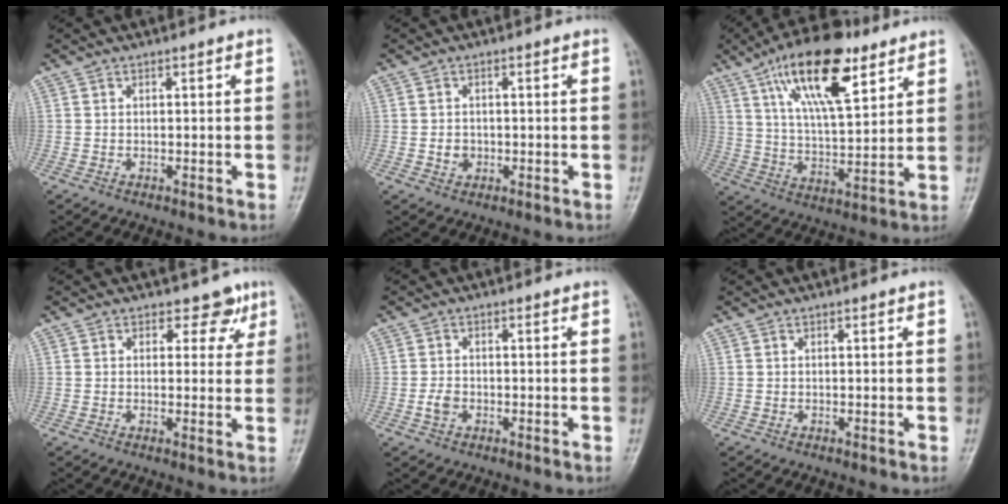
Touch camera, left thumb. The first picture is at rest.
{"total": 2.4, "force": [-0.4, 2.0, 1.1], "torque": [-0.009, 0.003, -0.005]}
{"total": 18.3, "force": [9.9, 6.9, 13.7], "torque": [-0.202, -0.033, 0.172]}
{"total": 4.3, "force": [2.5, 3.2, 1.3], "torque": [0.019, -0.006, 0.027]}
{"total": 2.5, "force": [-0.8, 1.8, 1.5], "torque": [-0.026, 0.006, -0.018]}
{"total": 0.0}